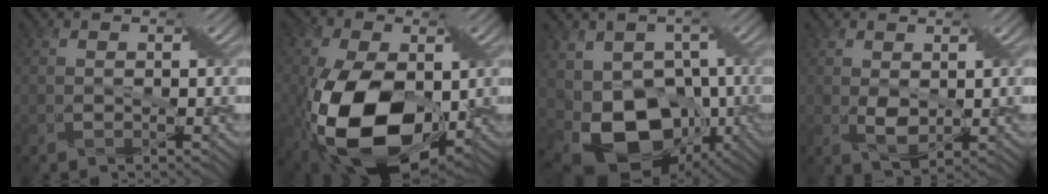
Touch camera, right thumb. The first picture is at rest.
{"total": 16.5, "force": [-4.0, 9.5, 12.9], "torque": [-0.255, -0.045, -0.061]}
{"total": 13.4, "force": [-4.1, 9.5, 8.5], "torque": [-0.158, -0.023, -0.063]}
{"total": 2.7, "force": [0.7, 1.4, 2.3], "torque": [-0.056, -0.004, 0.015]}